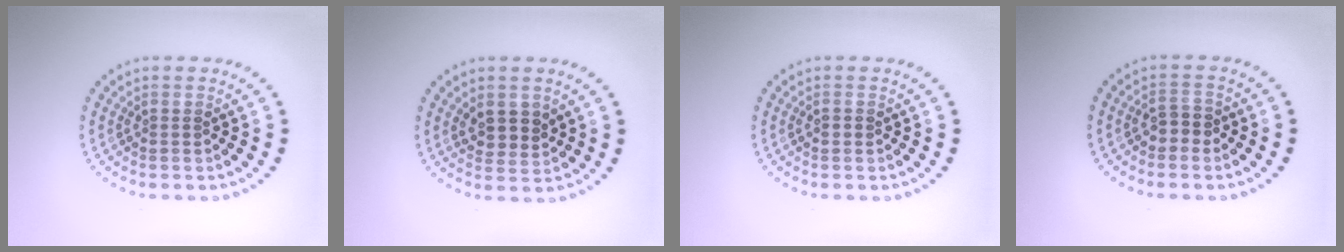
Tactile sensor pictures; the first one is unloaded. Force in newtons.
{"total": 2.5, "press": 2.4, "slide": 0.9}
{"total": 0.9, "press": 0.9, "slide": 0.1}
{"total": 1.8, "press": 1.7, "slide": 0.5}